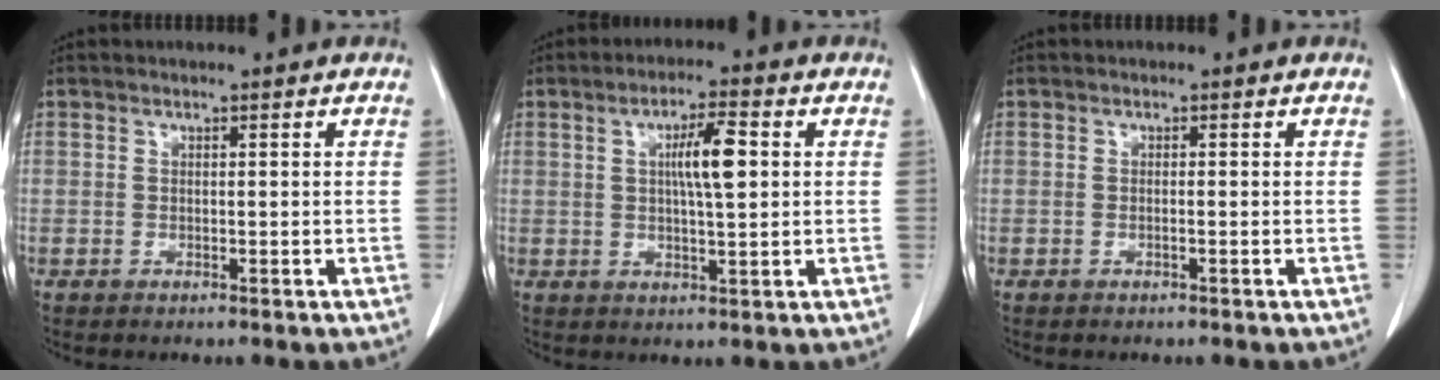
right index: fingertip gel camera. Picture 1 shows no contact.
{"total": 6.4, "force": [1.2, 0.9, 6.3], "torque": [-0.108, 0.005, 0.022]}
{"total": 0.0}